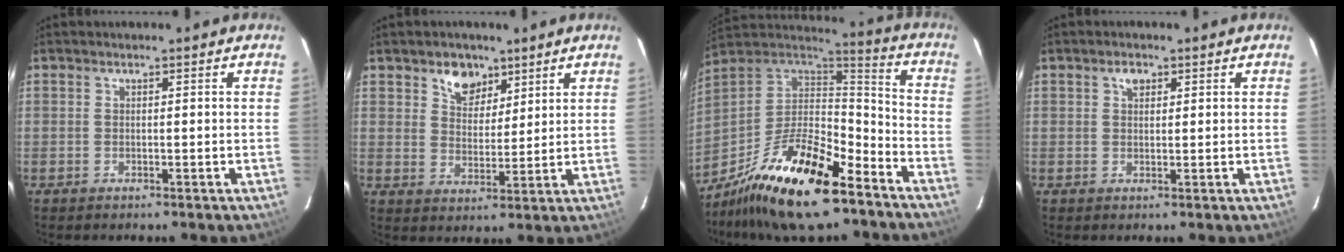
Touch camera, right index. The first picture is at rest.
{"total": 6.4, "force": [4.1, 4.3, 2.4], "torque": [-0.033, 0.002, 0.074]}
{"total": 23.1, "force": [-14.5, 7.8, 16.2], "torque": [-0.315, -0.020, -0.251]}
{"total": 1.9, "force": [0.9, 1.3, 1.1], "torque": [-0.017, 0.008, 0.016]}